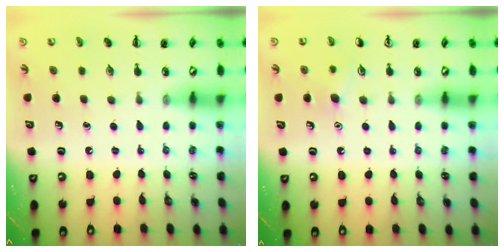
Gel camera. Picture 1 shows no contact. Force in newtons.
{"total": 6.5, "press": 6.3, "slide": 1.5}